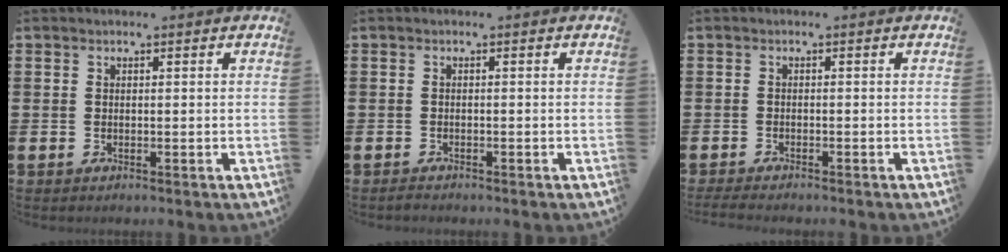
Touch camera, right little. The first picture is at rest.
{"total": 0.5, "force": [-0.5, 0.1, 0.1], "torque": [-0.004, -0.002, -0.011]}
{"total": 1.1, "force": [-0.9, 0.1, 0.7], "torque": [-0.011, -0.001, -0.018]}